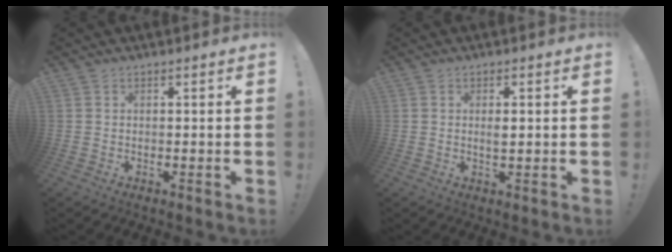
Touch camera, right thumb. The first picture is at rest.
{"total": 2.0, "force": [0.1, 0.8, 1.8], "torque": [-0.026, -0.003, -0.001]}